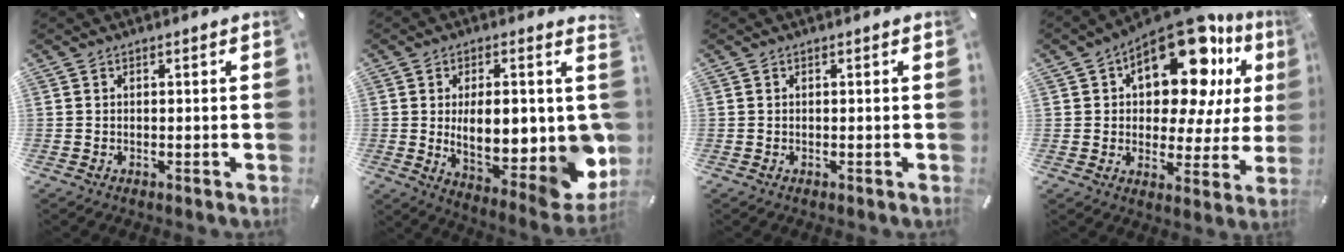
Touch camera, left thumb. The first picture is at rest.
{"total": 16.2, "force": [1.2, 7.0, 14.6], "torque": [-0.198, -0.037, 0.041]}
{"total": 0.0}
{"total": 19.3, "force": [10.6, 9.1, 13.3], "torque": [-0.196, -0.074, 0.176]}